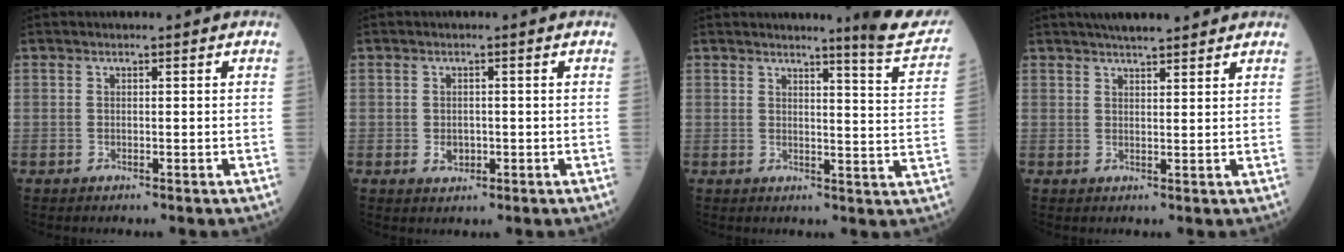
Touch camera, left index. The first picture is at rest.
{"total": 2.0, "force": [-0.4, 1.5, 1.1], "torque": [-0.020, 0.002, -0.001]}
{"total": 8.1, "force": [7.5, -0.7, 2.9], "torque": [-0.035, -0.046, 0.076]}
{"total": 7.2, "force": [6.2, 1.0, 3.6], "torque": [-0.052, 0.027, 0.089]}